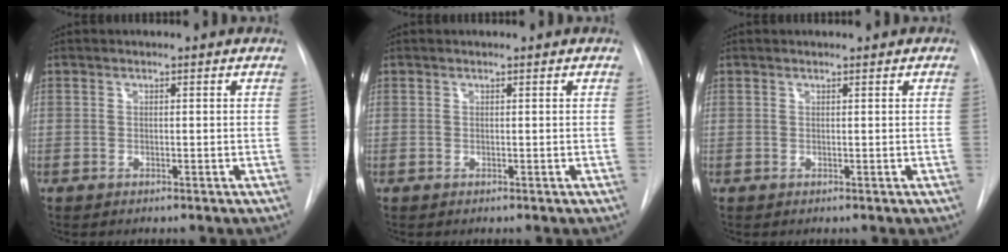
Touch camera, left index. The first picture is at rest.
{"total": 0.0}
{"total": 0.6, "force": [0.5, 0.1, 0.2], "torque": [-0.008, 0.003, 0.008]}